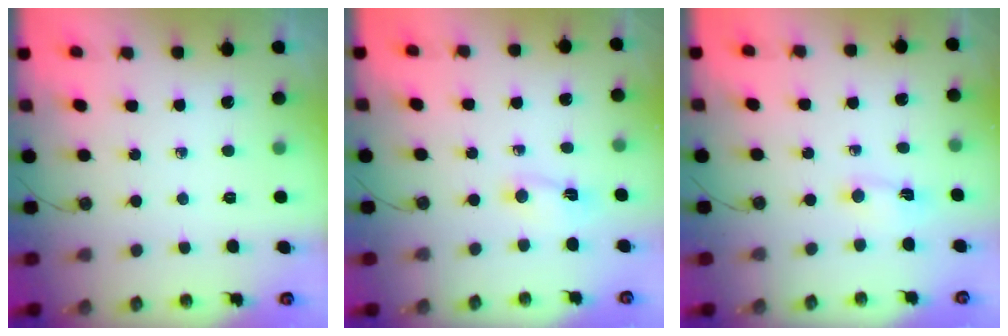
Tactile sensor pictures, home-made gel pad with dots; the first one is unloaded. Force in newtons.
{"total": 1.4, "press": 1.4, "slide": 0.3}
{"total": 1.1, "press": 1.0, "slide": 0.5}